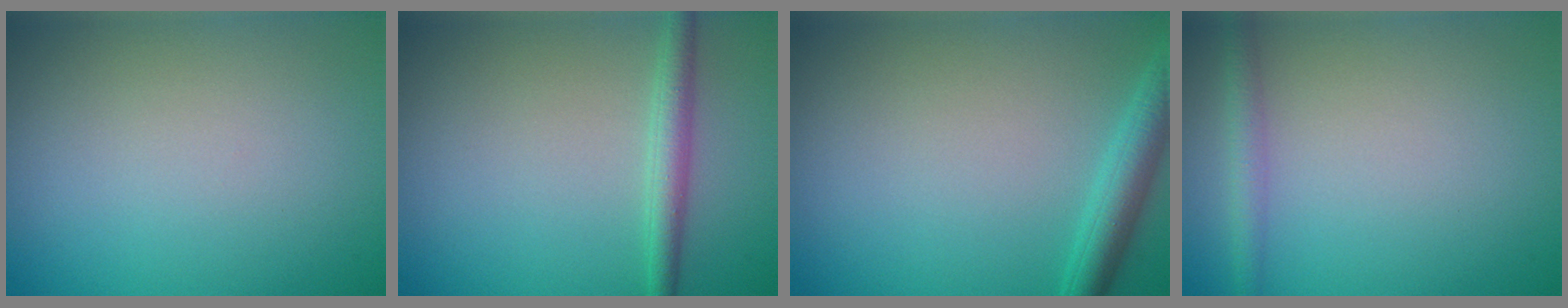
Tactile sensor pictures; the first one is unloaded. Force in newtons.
{"total": 2.3, "press": 2.3, "slide": 0.1}
{"total": 3.0, "press": 3.0, "slide": 0.2}
{"total": 1.7, "press": 1.7, "slide": 0.1}